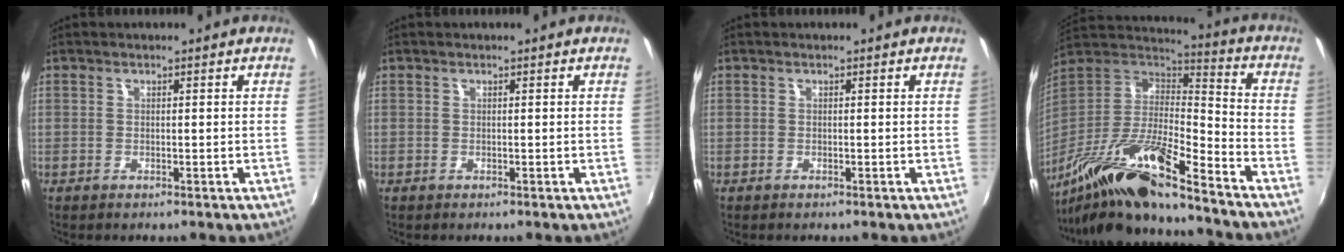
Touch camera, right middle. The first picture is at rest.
{"total": 0.0}
{"total": 0.0}
{"total": 19.9, "force": [-14.5, 2.9, 13.3], "torque": [-0.245, -0.032, -0.280]}